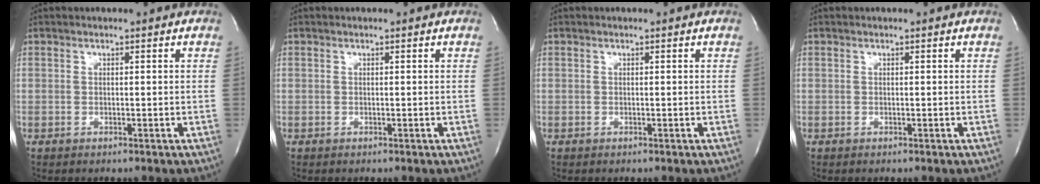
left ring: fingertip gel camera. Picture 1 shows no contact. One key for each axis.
{"total": 0.0}
{"total": 0.0}
{"total": 0.0}